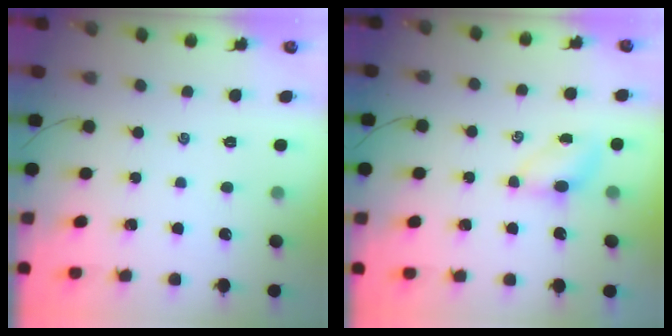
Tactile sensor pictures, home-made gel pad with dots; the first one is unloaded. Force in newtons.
{"total": 4.2, "press": 4.1, "slide": 1.2}